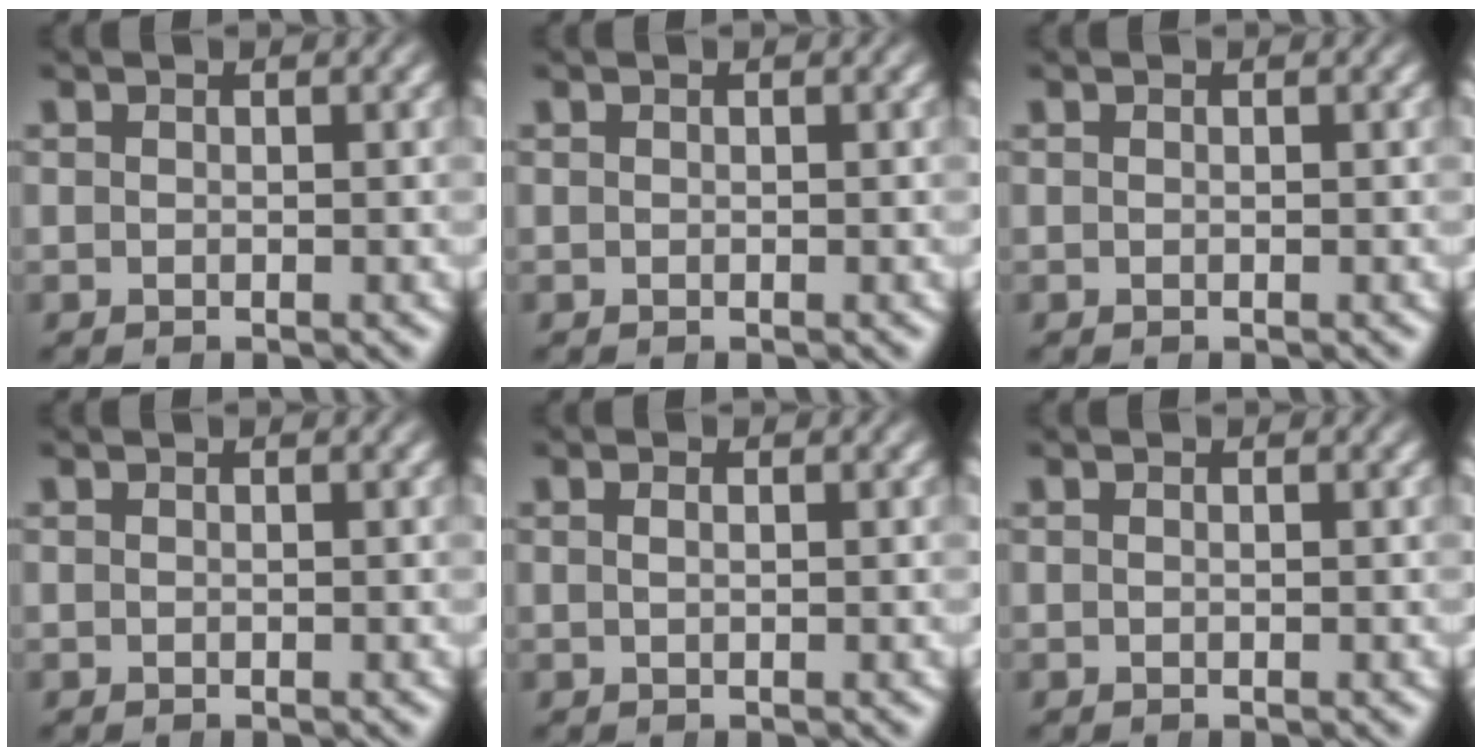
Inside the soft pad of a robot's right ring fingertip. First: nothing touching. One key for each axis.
{"total": 0.0}
{"total": 0.0}
{"total": 0.0}
{"total": 0.7, "fx": 0.0, "fy": -0.2, "fz": 0.7, "tx": -0.008, "ty": 0.003, "tz": 0.001}
{"total": 0.0}